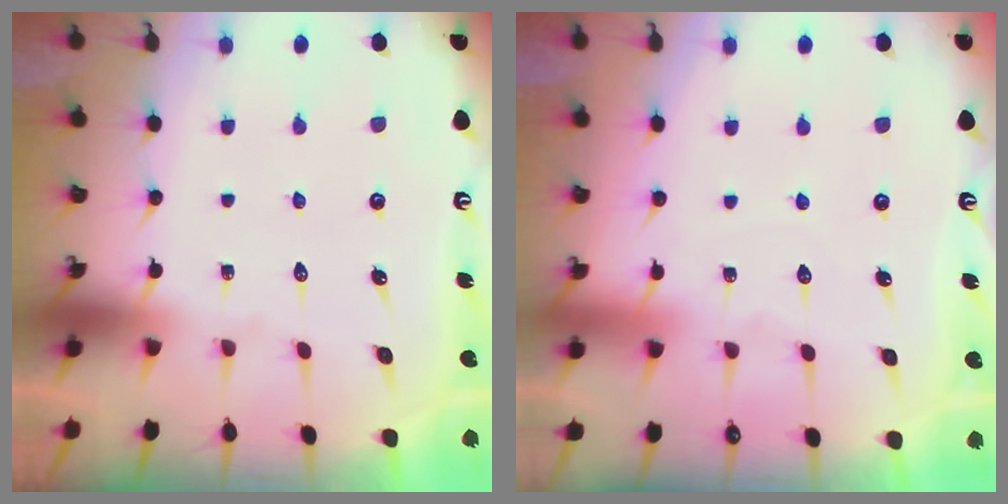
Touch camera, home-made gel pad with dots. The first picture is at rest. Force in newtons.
{"total": 2.7, "press": 2.7, "slide": 0.3}